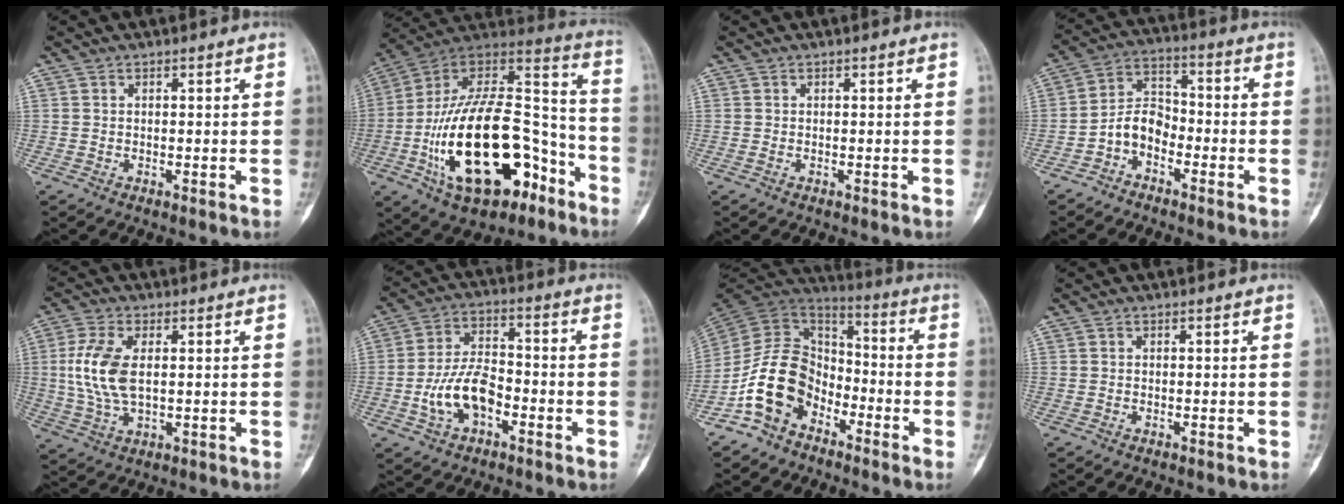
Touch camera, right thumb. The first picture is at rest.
{"total": 31.0, "force": [-11.8, 15.9, 23.9], "torque": [-0.428, 0.072, -0.180]}
{"total": 0.0}
{"total": 7.0, "force": [-3.4, 4.8, 3.8], "torque": [-0.055, 0.045, -0.078]}
{"total": 9.8, "force": [1.0, 5.0, 8.3], "torque": [-0.190, -0.002, 0.022]}
{"total": 10.7, "force": [-3.6, 6.1, 7.9], "torque": [-0.141, 0.036, -0.069]}
{"total": 14.4, "force": [-7.3, 9.9, 7.4], "torque": [-0.121, 0.074, -0.152]}
{"total": 0.0}